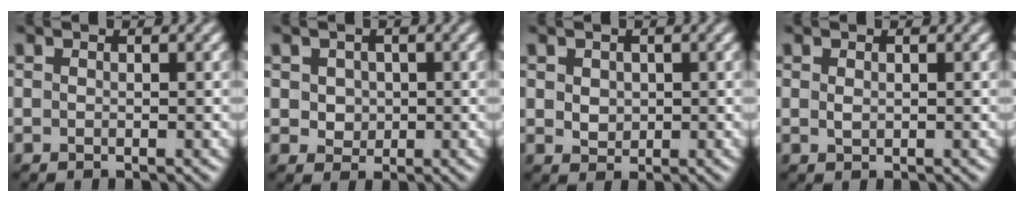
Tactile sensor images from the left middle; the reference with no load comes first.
{"total": 2.4, "force": [0.7, 2.0, 1.1], "torque": [-0.024, 0.007, 0.020]}
{"total": 1.9, "force": [0.5, 1.5, 0.9], "torque": [-0.015, 0.003, 0.009]}
{"total": 0.7, "force": [0.2, 0.4, 0.5], "torque": [-0.013, 0.000, 0.004]}